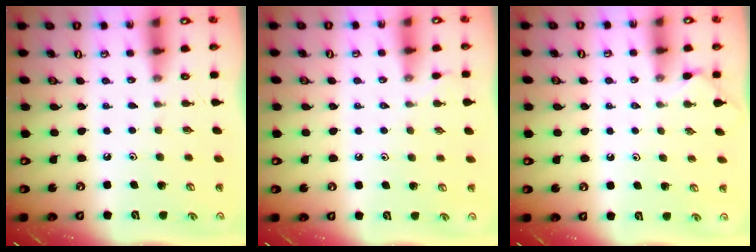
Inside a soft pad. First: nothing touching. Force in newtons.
{"total": 2.9, "press": 2.9, "slide": 0.5}
{"total": 2.4, "press": 2.4, "slide": 0.3}